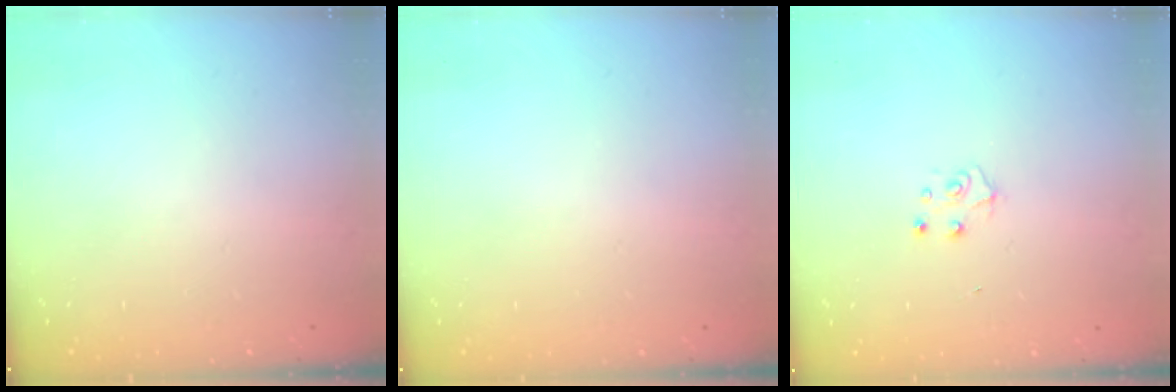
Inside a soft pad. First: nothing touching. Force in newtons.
{"total": 0.0}
{"total": 5.1, "press": 5.1, "slide": 0.5}